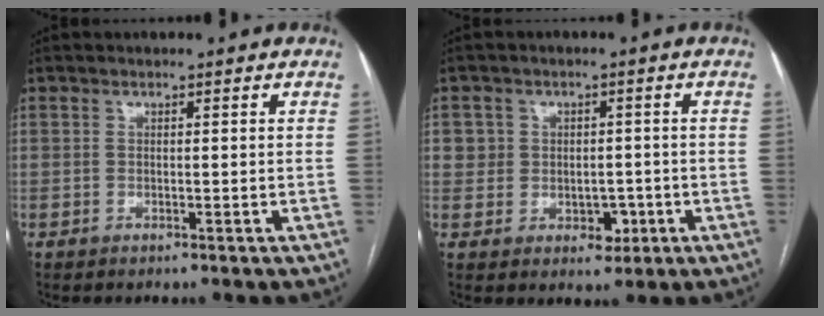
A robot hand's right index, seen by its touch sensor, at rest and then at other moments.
{"total": 4.7, "force": [-0.5, 4.3, 1.9], "torque": [-0.008, 0.010, -0.002]}